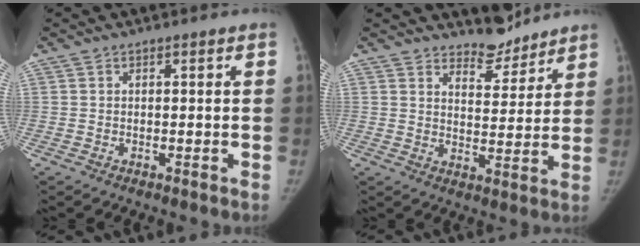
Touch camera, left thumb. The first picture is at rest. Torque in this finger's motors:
{"motor_torque": [0.96, -0.25, -0.21, -1.08, 0.05]}